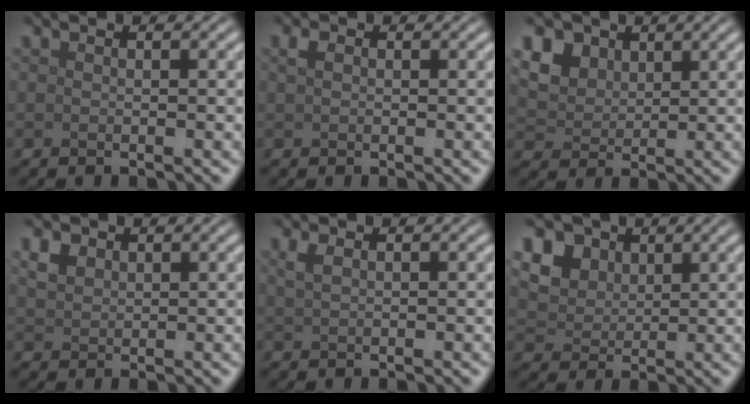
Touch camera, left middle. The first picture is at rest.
{"total": 0.9, "force": [0.3, 0.6, 0.6], "torque": [-0.012, 0.002, 0.003]}
{"total": 7.6, "force": [4.0, 5.5, 3.4], "torque": [-0.109, 0.020, 0.071]}
{"total": 2.0, "force": [1.1, 1.4, 0.9], "torque": [-0.021, 0.003, 0.021]}
{"total": 1.2, "force": [0.7, 0.5, 0.9], "torque": [-0.019, 0.003, 0.016]}
{"total": 9.4, "force": [4.8, 6.9, 4.2], "torque": [-0.116, 0.027, 0.079]}